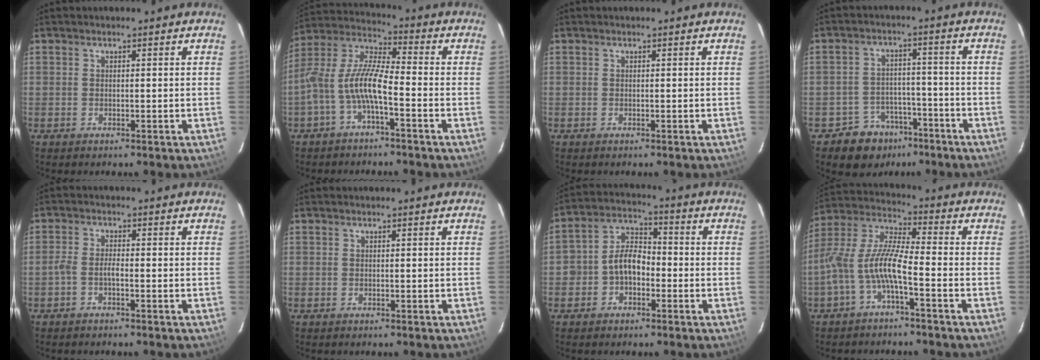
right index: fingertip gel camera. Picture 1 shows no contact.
{"total": 9.9, "force": [-3.7, 2.5, 8.8], "torque": [-0.196, 0.012, -0.073]}
{"total": 0.0}
{"total": 8.0, "force": [-5.5, 5.8, 0.9], "torque": [-0.030, 0.029, -0.074]}
{"total": 2.1, "force": [-1.2, 0.5, 1.7], "torque": [-0.043, 0.005, -0.029]}
{"total": 0.0}
{"total": 7.1, "force": [-2.2, 5.3, 4.2], "torque": [-0.080, 0.024, -0.038]}
{"total": 9.7, "force": [-3.9, 1.8, 8.7], "torque": [-0.199, 0.010, -0.077]}